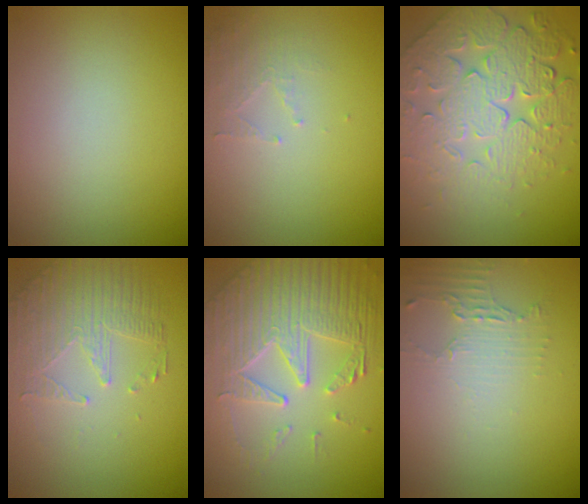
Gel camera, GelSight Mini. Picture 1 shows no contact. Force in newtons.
{"total": 1.7, "press": 1.7, "slide": 0.3}
{"total": 7.9, "press": 5.7, "slide": 5.4}
{"total": 2.2, "press": 1.8, "slide": 1.2}
{"total": 6.7, "press": 5.1, "slide": 4.4}
{"total": 2.0, "press": 1.4, "slide": 1.4}